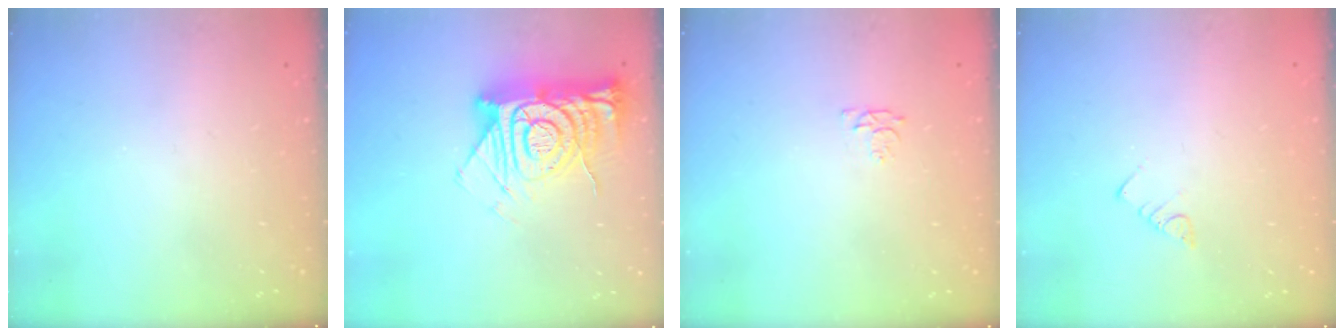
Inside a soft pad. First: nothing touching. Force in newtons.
{"total": 16.4, "press": 16.4, "slide": 1.4}
{"total": 4.2, "press": 4.2, "slide": 0.7}
{"total": 2.5, "press": 2.5, "slide": 0.5}